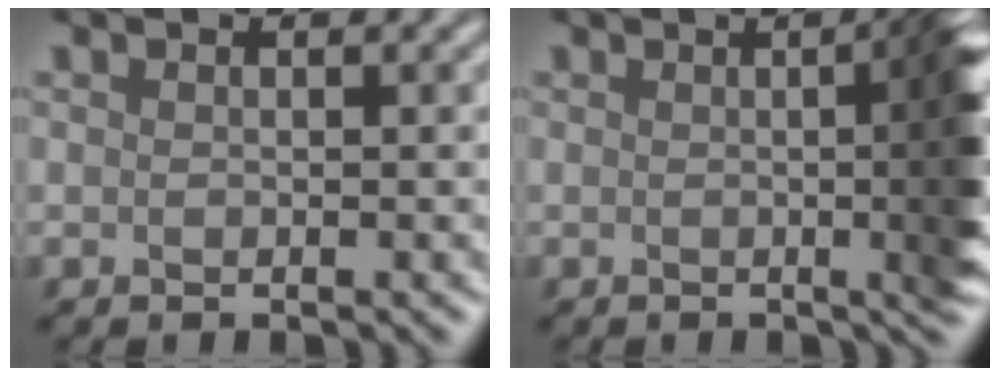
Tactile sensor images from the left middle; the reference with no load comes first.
{"total": 8.5, "force": [0.3, 2.8, 8.0], "torque": [-0.057, 0.013, 0.000]}